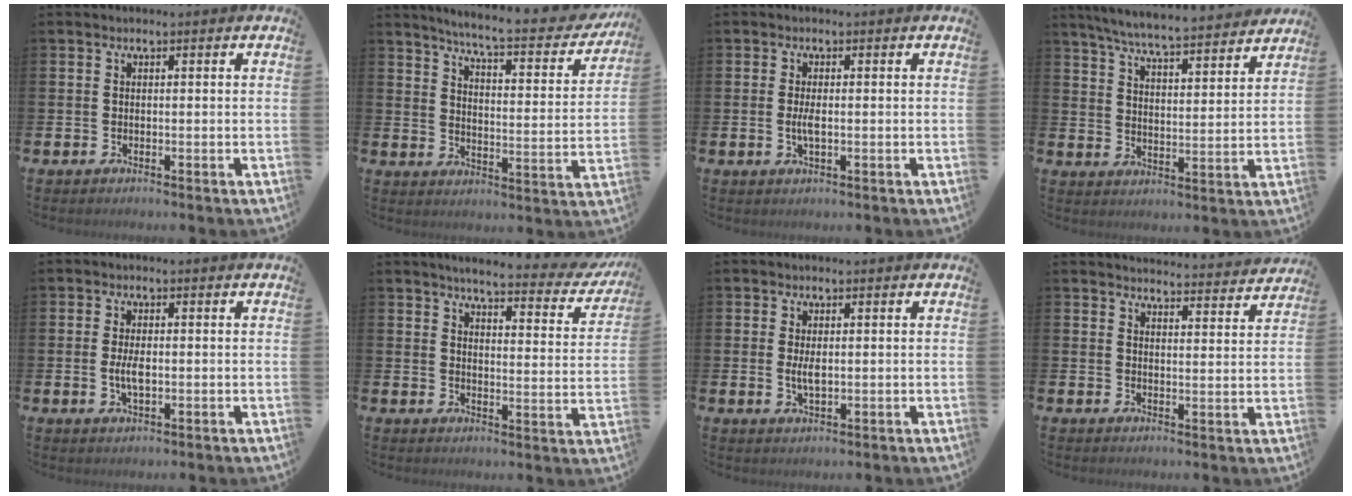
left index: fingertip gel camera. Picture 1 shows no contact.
{"total": 6.3, "force": [5.8, 0.2, 2.5], "torque": [-0.069, -0.048, 0.090]}
{"total": 2.0, "force": [-0.1, 0.6, 1.9], "torque": [-0.033, -0.001, -0.004]}
{"total": 6.9, "force": [6.6, 0.1, 1.9], "torque": [-0.064, -0.046, 0.116]}
{"total": 3.1, "force": [-0.1, 1.4, 2.8], "torque": [-0.044, -0.001, -0.005]}
{"total": 4.3, "force": [3.9, 0.5, 1.8], "torque": [-0.044, -0.034, 0.059]}
{"total": 2.7, "force": [0.1, 1.2, 2.4], "torque": [-0.039, 0.000, -0.002]}
{"total": 4.2, "force": [4.2, 0.1, 0.2], "torque": [-0.004, -0.037, 0.071]}